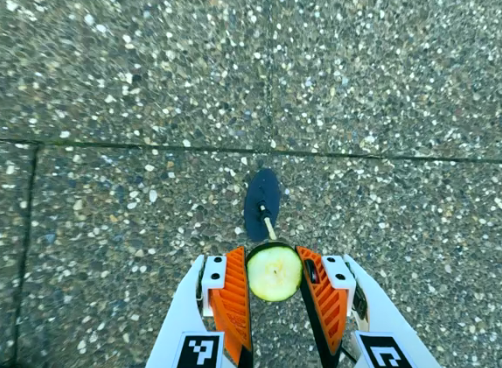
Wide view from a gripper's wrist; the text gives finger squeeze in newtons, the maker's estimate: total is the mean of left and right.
{"total": 8.7, "left": 8.1, "right": 9.4}